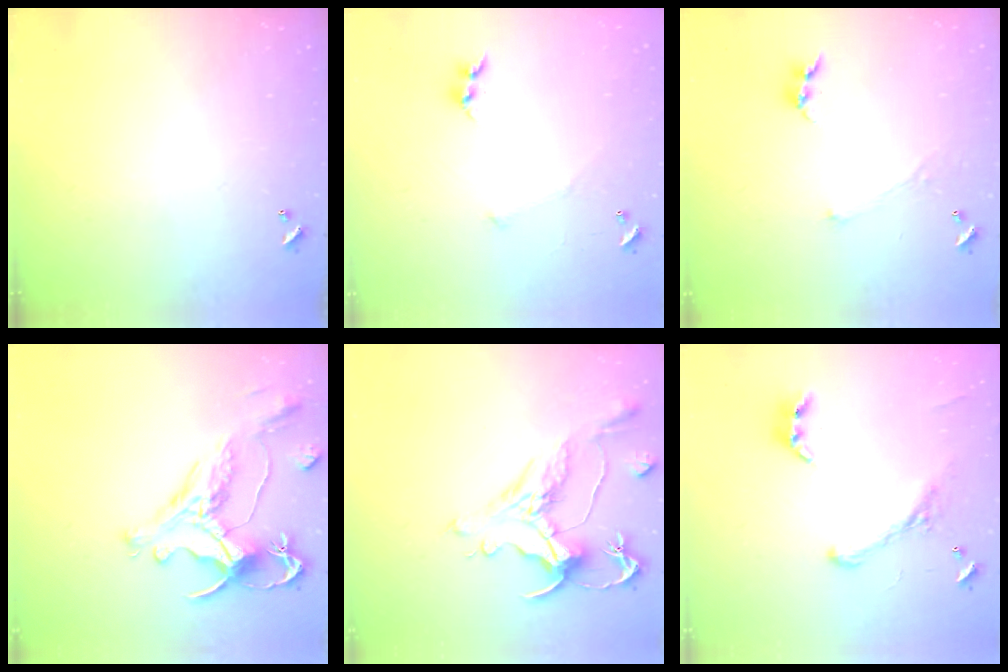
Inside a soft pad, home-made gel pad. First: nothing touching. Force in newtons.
{"total": 6.1, "press": 6.0, "slide": 0.6}
{"total": 0.8, "press": 0.7, "slide": 0.3}
{"total": 1.8, "press": 1.2, "slide": 1.3}
{"total": 1.5, "press": 0.4, "slide": 1.5}
{"total": 2.9, "press": 2.7, "slide": 1.2}